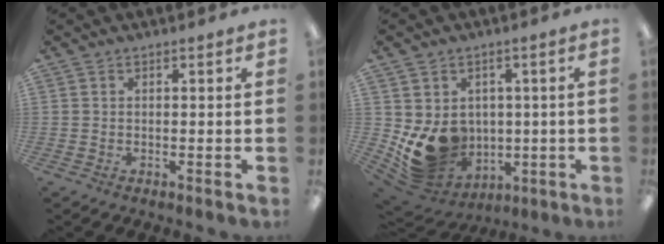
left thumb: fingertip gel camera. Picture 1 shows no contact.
{"total": 11.4, "force": [-0.8, 10.0, 5.3], "torque": [-0.095, -0.021, 0.001]}